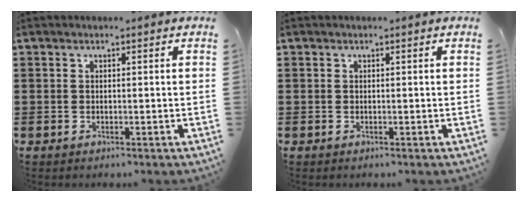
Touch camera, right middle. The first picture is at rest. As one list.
[{"total": 0.0}]